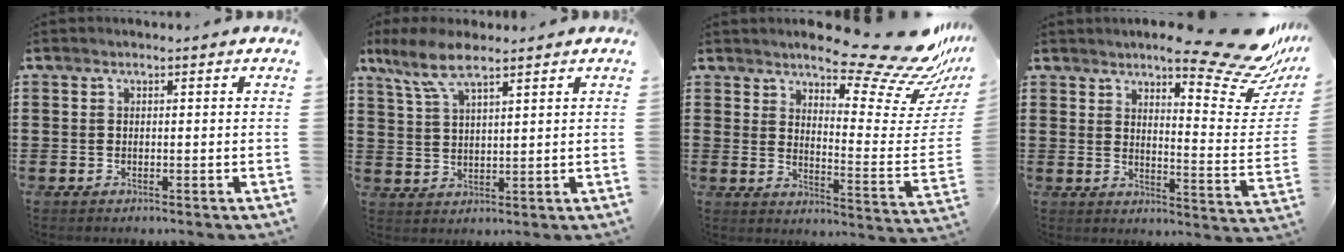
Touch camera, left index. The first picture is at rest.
{"total": 6.8, "force": [4.9, 1.5, 4.4], "torque": [-0.107, -0.008, 0.088]}
{"total": 14.8, "force": [11.9, 2.5, 8.4], "torque": [-0.122, -0.095, 0.192]}
{"total": 13.1, "force": [10.7, 1.3, 7.4], "torque": [-0.105, -0.081, 0.174]}